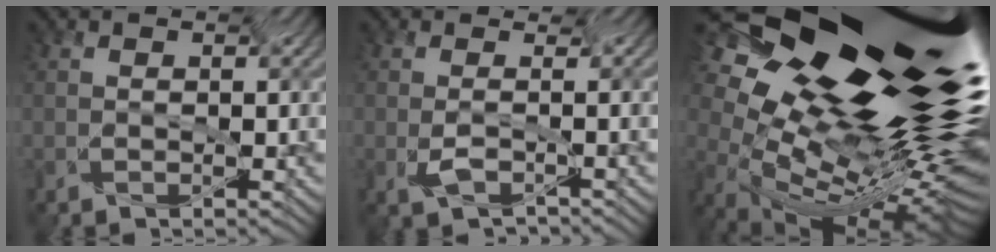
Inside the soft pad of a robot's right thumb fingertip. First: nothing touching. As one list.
[{"total": 0.9, "force": [-0.8, 0.1, 0.2], "torque": [-0.009, 0.000, -0.014]}, {"total": 15.0, "force": [3.4, 7.1, 12.8], "torque": [-0.244, 0.025, 0.050]}]